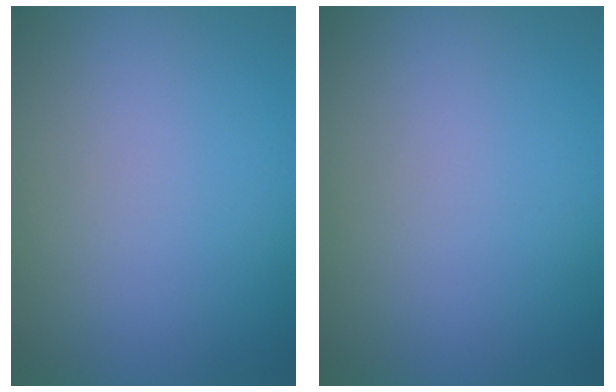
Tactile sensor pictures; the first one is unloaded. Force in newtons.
{"total": 0.0}